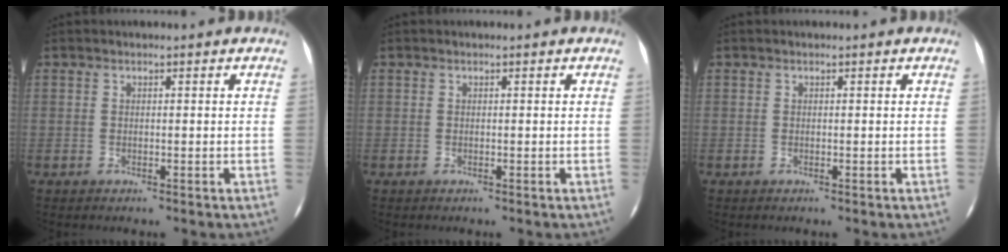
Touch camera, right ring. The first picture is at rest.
{"total": 0.0}
{"total": 0.0}